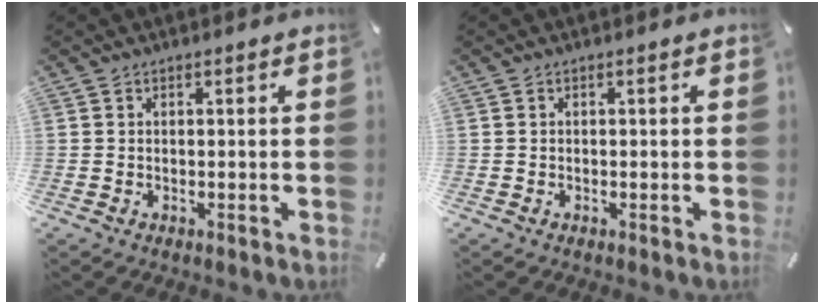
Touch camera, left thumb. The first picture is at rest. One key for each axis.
{"total": 0.0}